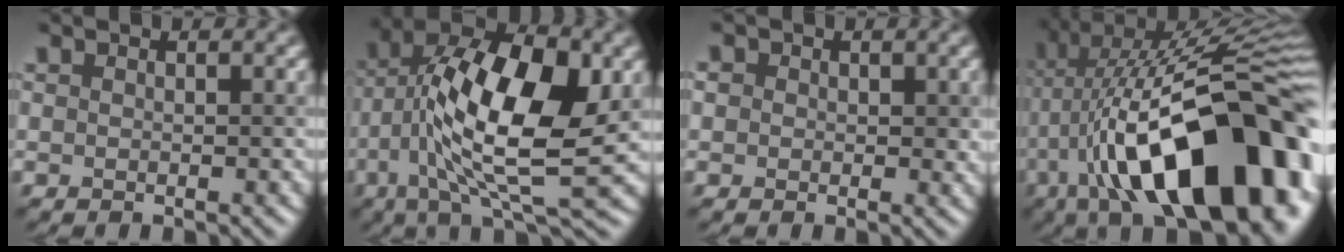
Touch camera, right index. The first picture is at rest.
{"total": 12.9, "force": [0.2, 5.1, 11.9], "torque": [-0.212, 0.009, 0.001]}
{"total": 2.6, "force": [0.7, 2.1, 1.2], "torque": [-0.008, 0.009, -0.003]}
{"total": 19.4, "force": [-4.5, 8.1, 17.0], "torque": [-0.249, 0.031, -0.072]}